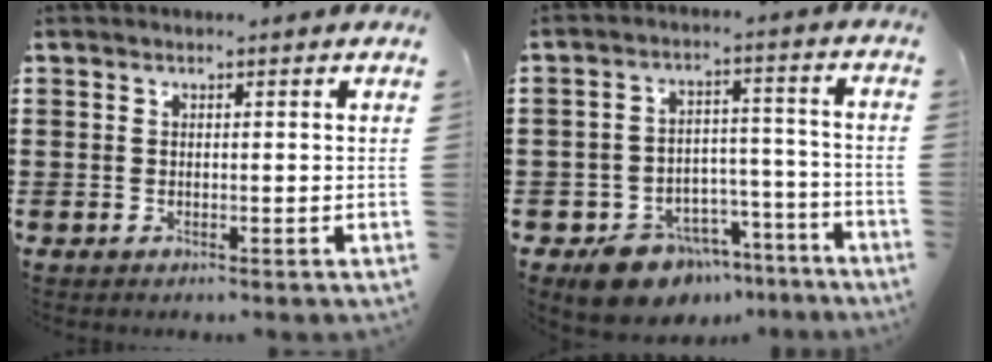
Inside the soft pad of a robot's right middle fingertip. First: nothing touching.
{"total": 8.4, "force": [-7.0, 4.4, 1.6], "torque": [-0.023, 0.043, -0.125]}